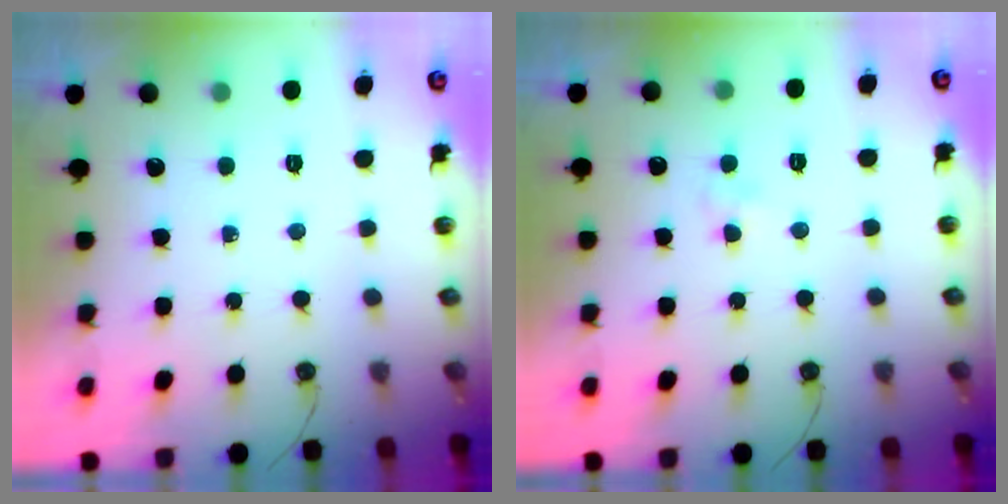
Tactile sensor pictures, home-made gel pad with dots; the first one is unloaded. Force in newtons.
{"total": 2.3, "press": 2.3, "slide": 0.5}